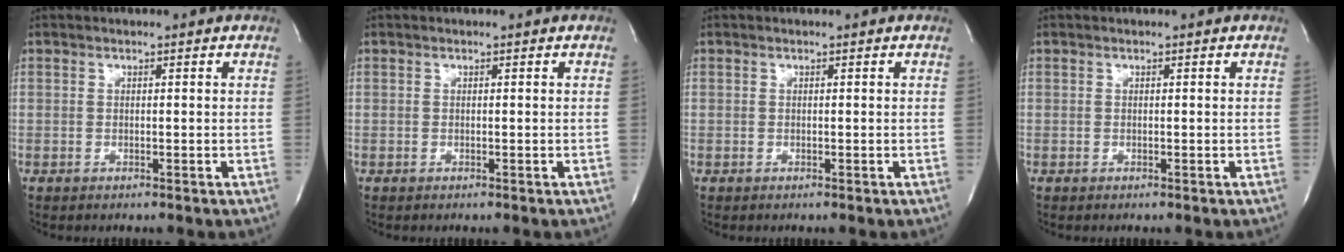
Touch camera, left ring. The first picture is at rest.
{"total": 0.0}
{"total": 0.0}
{"total": 0.0}